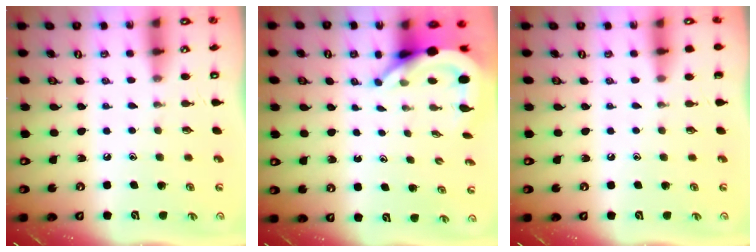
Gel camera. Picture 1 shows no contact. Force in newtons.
{"total": 7.0, "press": 6.9, "slide": 1.0}
{"total": 0.0}